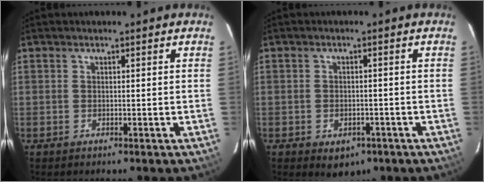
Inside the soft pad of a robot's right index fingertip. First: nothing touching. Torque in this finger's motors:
{"motor_torque": [0.61, -0.66, 0.08, -0.01]}